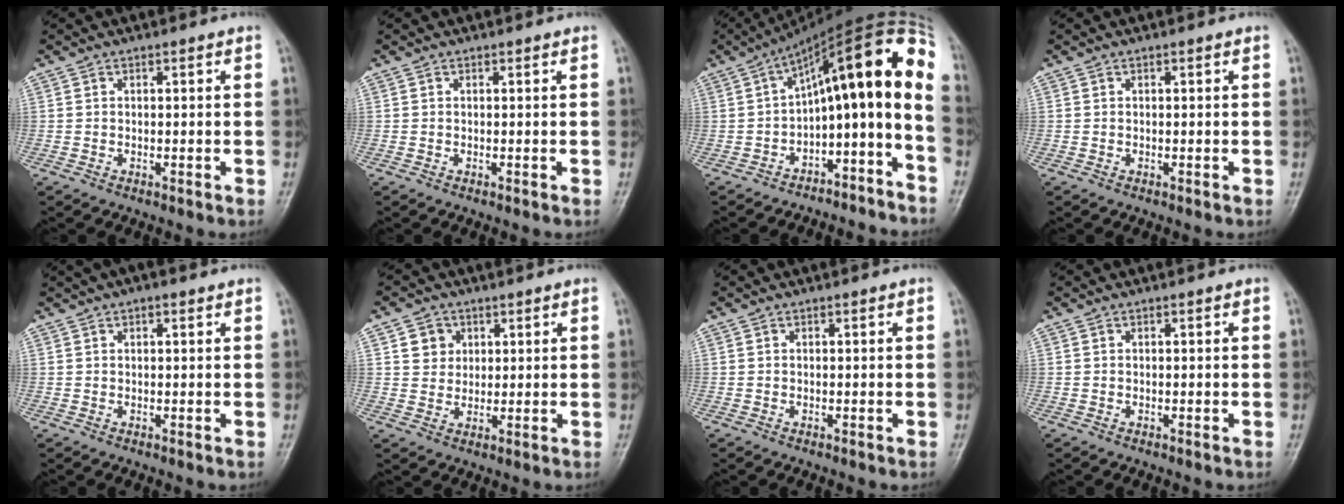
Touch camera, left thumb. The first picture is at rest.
{"total": 0.0}
{"total": 19.6, "force": [-5.6, 7.2, 17.4], "torque": [-0.212, 0.143, -0.076]}
{"total": 0.0}
{"total": 2.8, "force": [1.4, 1.1, 2.2], "torque": [-0.036, 0.013, 0.020]}
{"total": 4.7, "force": [1.8, 4.1, 1.2], "torque": [0.004, -0.006, 0.031]}
{"total": 0.0}
{"total": 0.0}